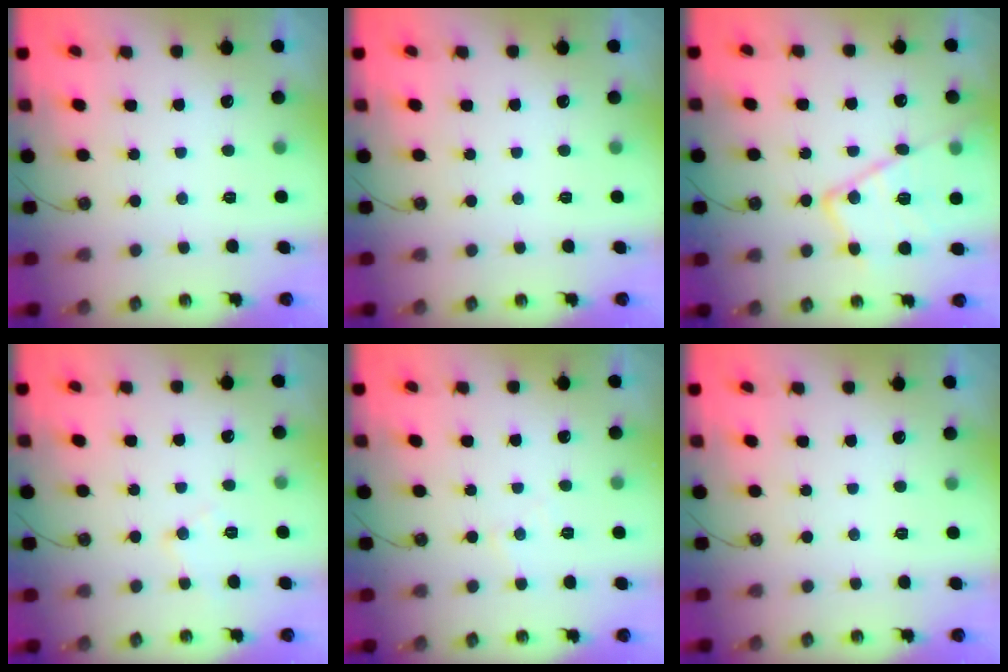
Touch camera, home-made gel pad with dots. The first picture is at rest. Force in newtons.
{"total": 0.0}
{"total": 16.8, "press": 16.8, "slide": 0.5}
{"total": 6.5, "press": 6.5, "slide": 0.5}
{"total": 4.4, "press": 4.3, "slide": 0.7}
{"total": 0.0}